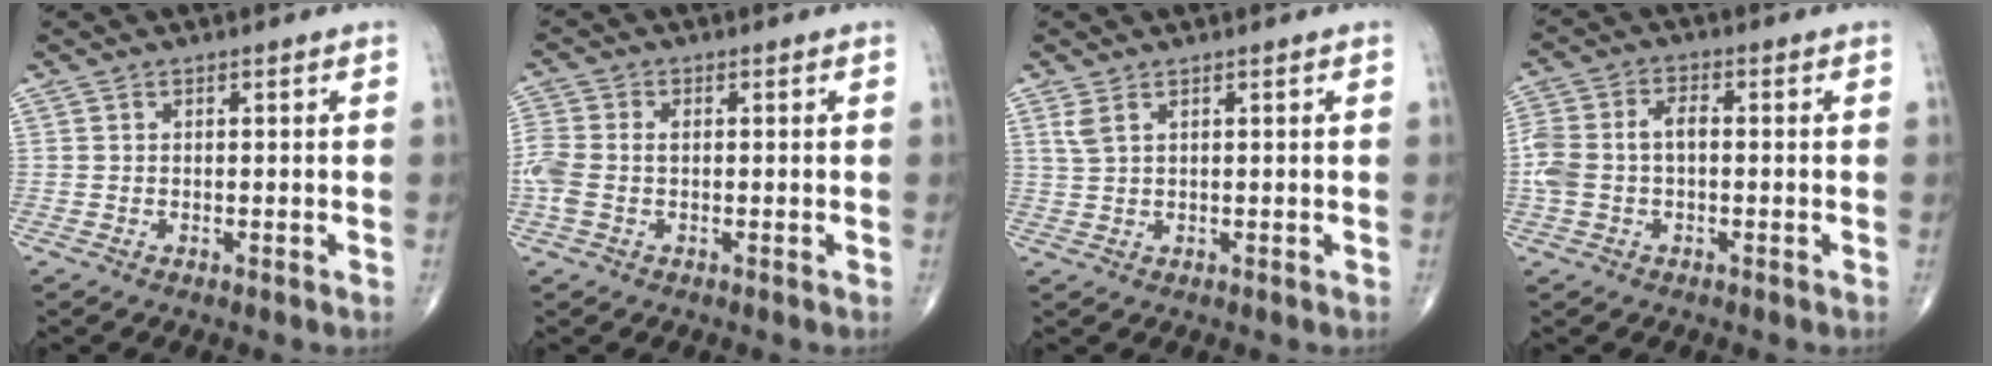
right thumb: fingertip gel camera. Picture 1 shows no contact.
{"total": 6.0, "force": [-0.4, 3.9, 4.6], "torque": [-0.133, 0.015, -0.009]}
{"total": 2.2, "force": [1.2, 0.8, 1.6], "torque": [-0.041, 0.006, 0.035]}
{"total": 8.1, "force": [-0.5, 5.0, 6.4], "torque": [-0.153, 0.028, -0.013]}